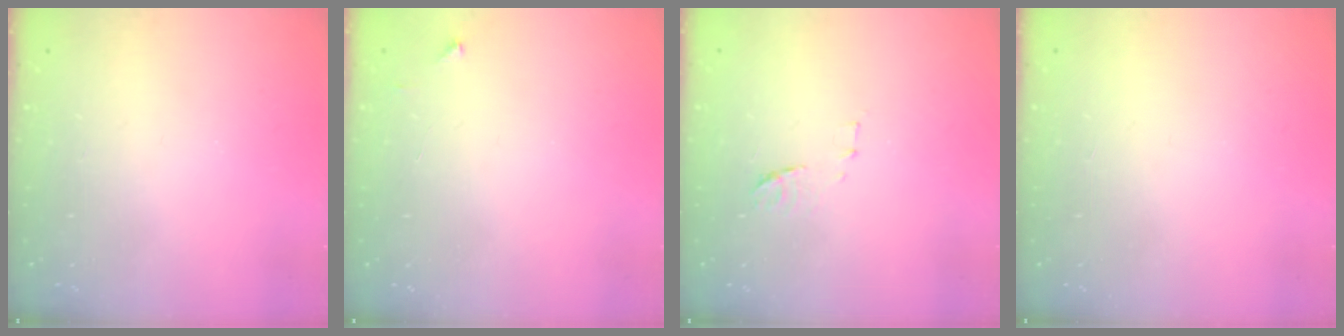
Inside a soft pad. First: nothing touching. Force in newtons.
{"total": 2.0, "press": 2.0, "slide": 0.2}
{"total": 6.8, "press": 6.8, "slide": 0.5}
{"total": 1.5, "press": 1.5, "slide": 0.1}